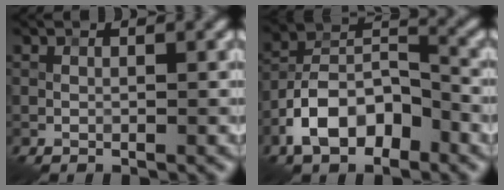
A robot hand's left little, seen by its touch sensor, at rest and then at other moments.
{"total": 8.1, "force": [-4.1, 4.1, 5.5], "torque": [-0.098, 0.009, -0.084]}